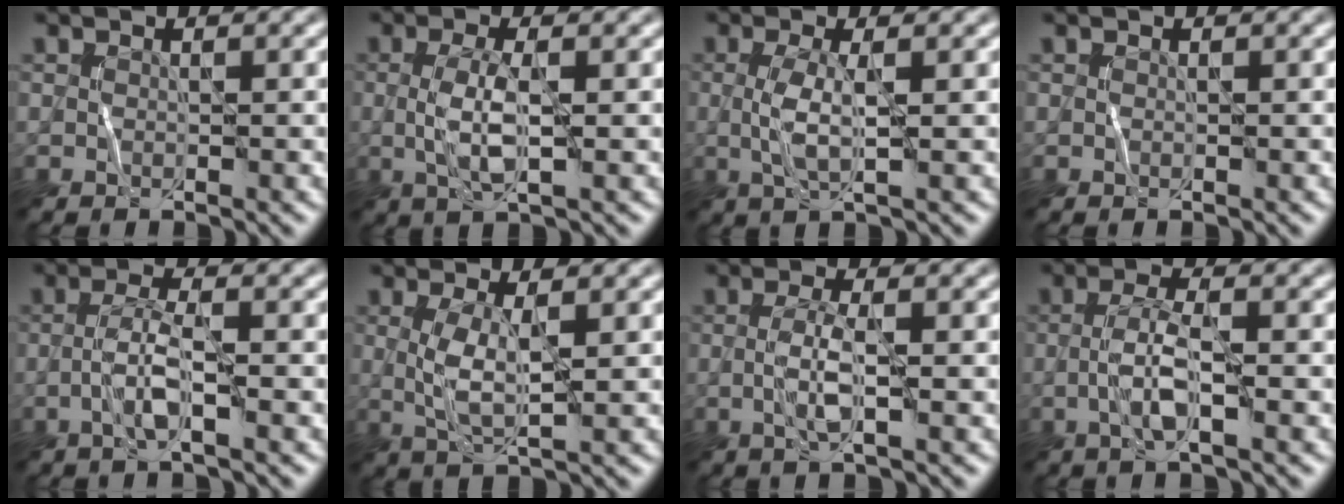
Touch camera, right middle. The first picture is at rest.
{"total": 3.3, "force": [-0.1, 0.9, 3.2], "torque": [-0.073, 0.002, -0.002]}
{"total": 2.6, "force": [0.0, 0.6, 2.5], "torque": [-0.059, 0.003, 0.000]}
{"total": 0.0}
{"total": 2.7, "force": [-1.1, 0.3, 2.5], "torque": [-0.052, 0.016, -0.028]}
{"total": 3.1, "force": [0.3, 0.7, 3.0], "torque": [-0.068, 0.006, 0.009]}
{"total": 2.5, "force": [-0.4, 0.4, 2.4], "torque": [-0.053, 0.008, -0.011]}
{"total": 3.1, "force": [-1.0, 0.5, 2.9], "torque": [-0.060, 0.015, -0.025]}